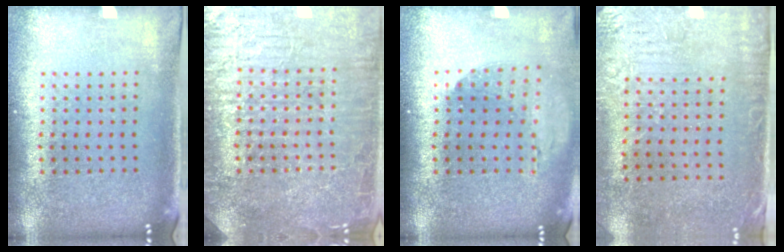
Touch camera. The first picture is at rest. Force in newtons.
{"total": 7.2, "press": 7.1, "slide": 1.1}
{"total": 1.2, "press": 1.2, "slide": 0.2}
{"total": 3.2, "press": 2.5, "slide": 2.1}